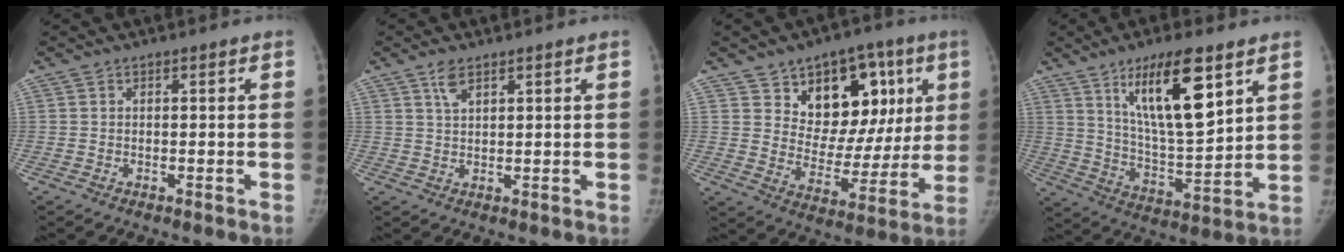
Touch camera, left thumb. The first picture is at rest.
{"total": 3.1, "force": [2.0, 1.3, 2.0], "torque": [-0.038, -0.003, 0.042]}
{"total": 18.1, "force": [7.8, 12.0, 11.0], "torque": [-0.088, -0.023, 0.122]}
{"total": 16.9, "force": [8.6, 4.8, 13.7], "torque": [-0.210, -0.051, 0.158]}